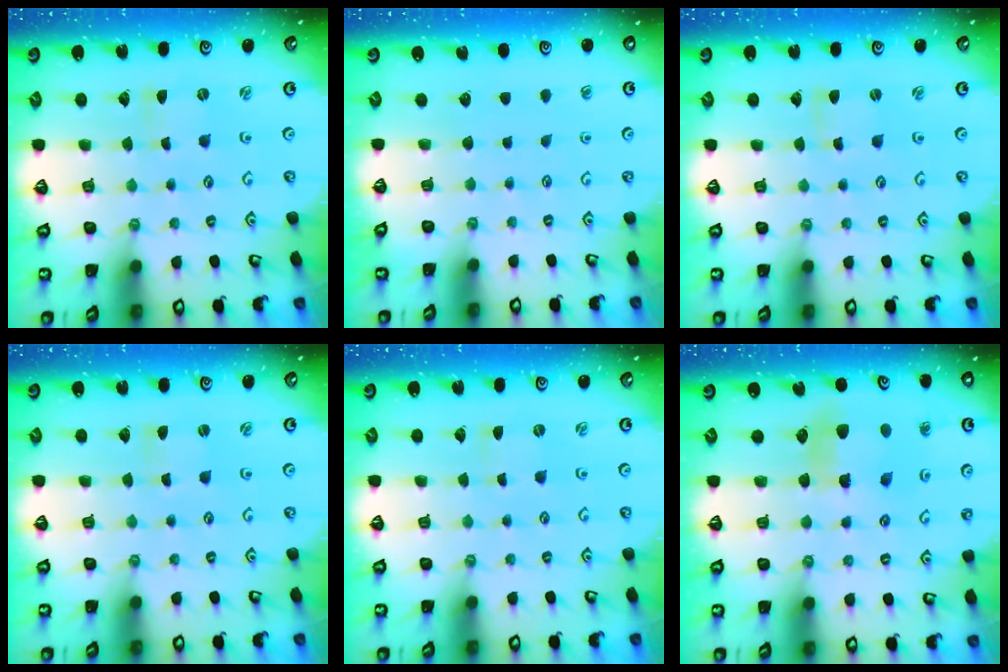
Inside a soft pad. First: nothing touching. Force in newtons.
{"total": 0.0}
{"total": 0.6, "press": 0.6, "slide": 0.1}
{"total": 0.0}
{"total": 0.0}
{"total": 7.5, "press": 7.4, "slide": 1.1}